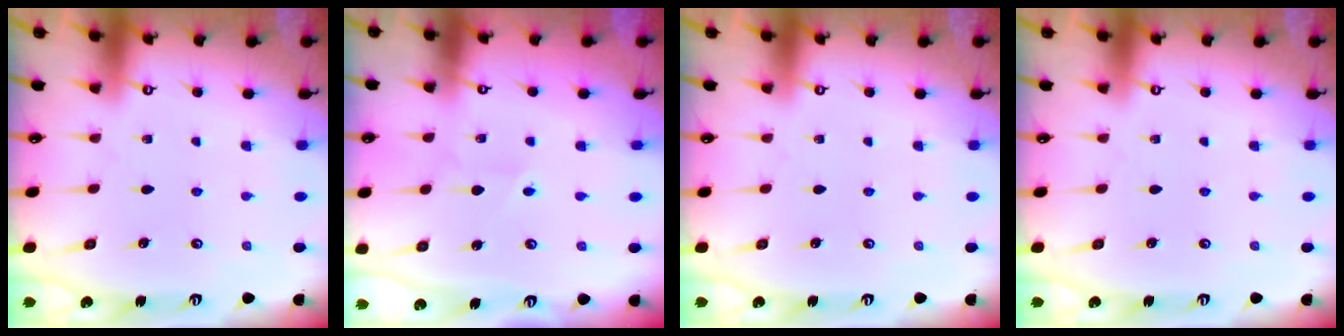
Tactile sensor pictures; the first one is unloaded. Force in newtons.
{"total": 2.5, "press": 2.5, "slide": 0.3}
{"total": 0.0}
{"total": 0.0}